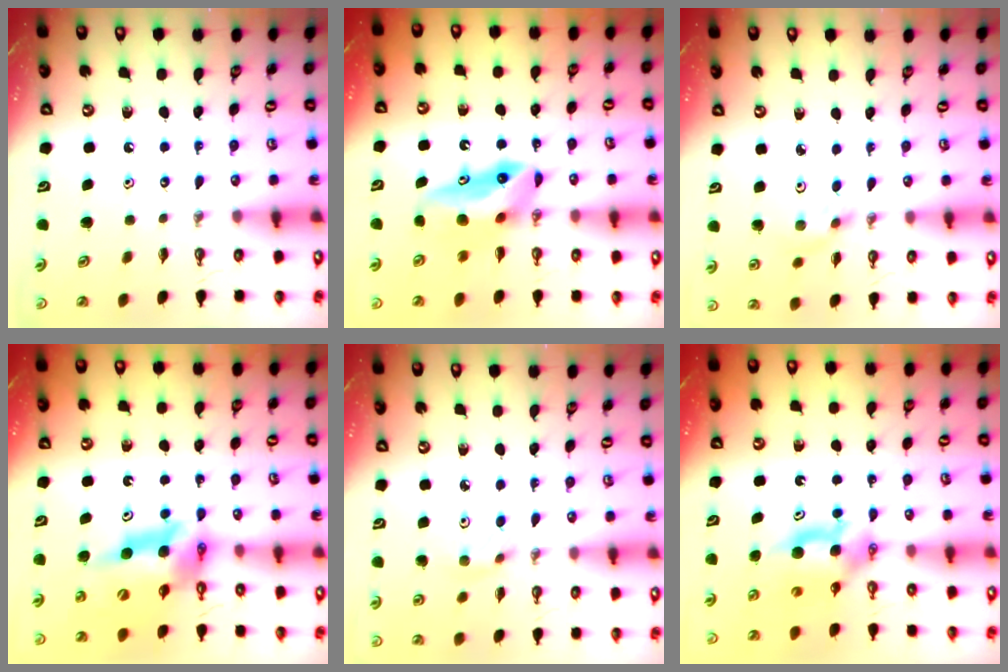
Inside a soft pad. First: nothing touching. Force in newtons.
{"total": 10.0, "press": 9.1, "slide": 4.2}
{"total": 3.2, "press": 2.9, "slide": 1.4}
{"total": 12.5, "press": 12.4, "slide": 1.3}
{"total": 4.3, "press": 4.2, "slide": 0.8}
{"total": 5.9, "press": 5.8, "slide": 1.2}